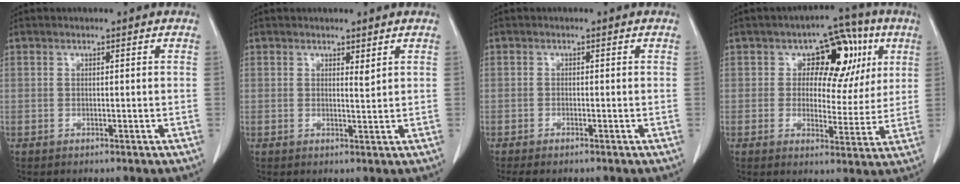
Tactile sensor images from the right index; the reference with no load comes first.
{"total": 1.1, "force": [0.7, 0.1, 0.7], "torque": [-0.012, -0.008, 0.012]}
{"total": 2.1, "force": [-1.8, 0.4, 1.1], "torque": [-0.015, -0.004, -0.024]}
{"total": 10.0, "force": [3.3, 6.7, 6.6], "torque": [-0.059, 0.031, 0.045]}